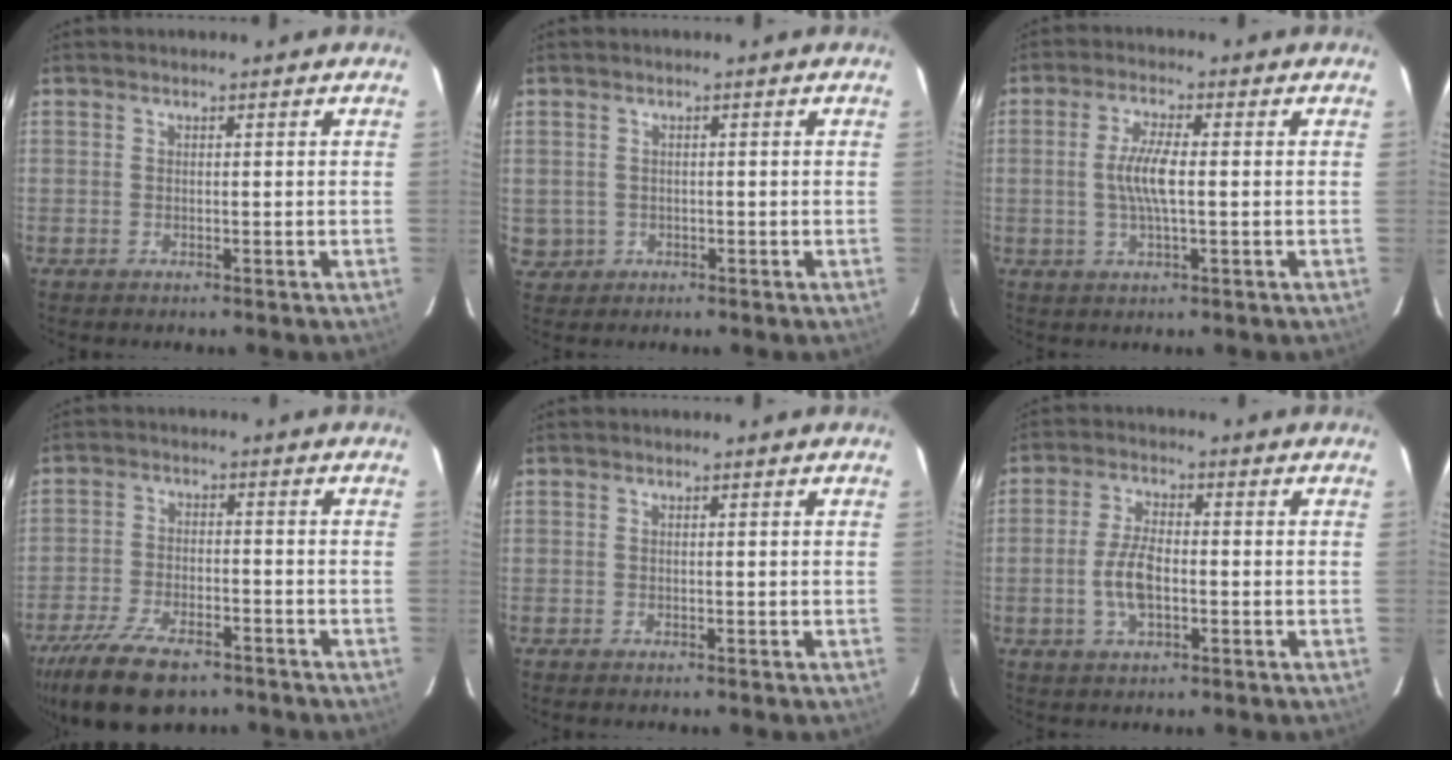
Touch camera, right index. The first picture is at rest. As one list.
[{"total": 3.0, "force": [-0.2, 3.0, 0.5], "torque": [-0.010, 0.003, 0.007]}, {"total": 5.8, "force": [-0.1, 1.2, 5.7], "torque": [-0.110, 0.000, -0.001]}, {"total": 14.8, "force": [-10.6, 6.1, 8.4], "torque": [-0.191, -0.030, -0.183]}, {"total": 0.0}, {"total": 6.4, "force": [-1.5, 2.8, 5.6], "torque": [-0.116, 0.003, -0.027]}]